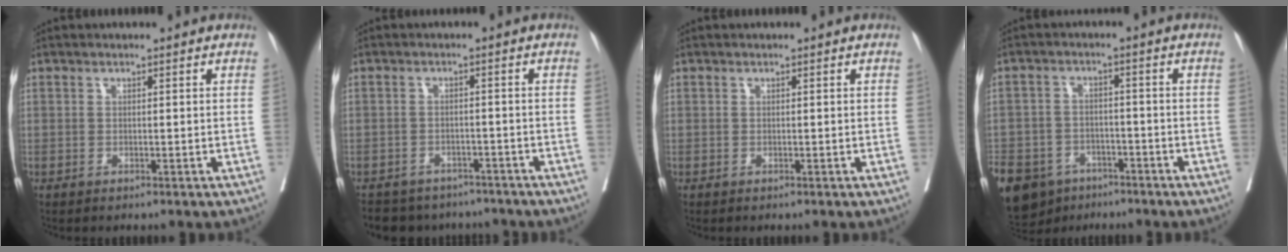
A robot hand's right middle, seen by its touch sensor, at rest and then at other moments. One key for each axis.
{"total": 8.5, "fx": -7.5, "fy": 3.9, "fz": 1.1, "tx": -0.016, "ty": 0.011, "tz": -0.091}
{"total": 0.0}
{"total": 19.2, "fx": -11.8, "fy": 12.9, "fz": 7.9, "tx": -0.249, "ty": -0.018, "tz": -0.175}